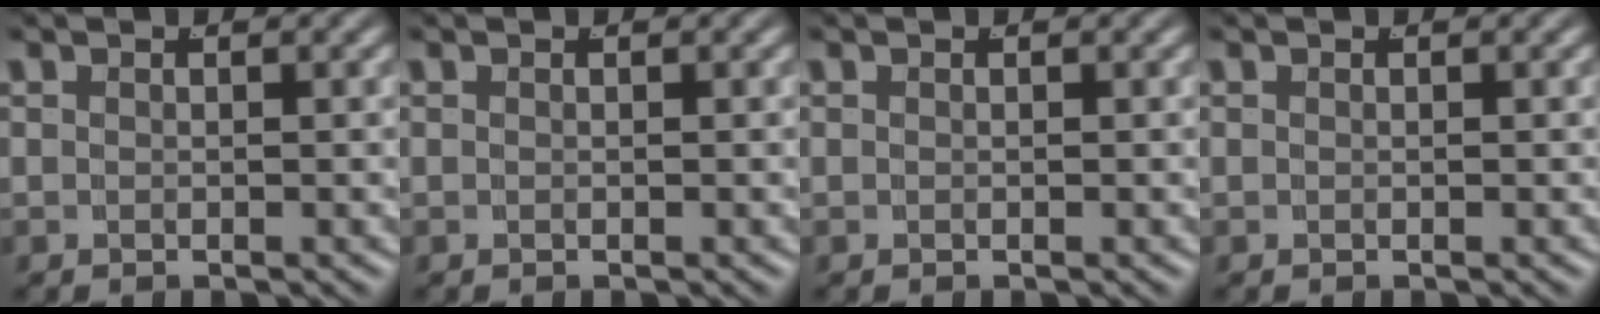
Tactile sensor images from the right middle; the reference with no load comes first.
{"total": 0.0}
{"total": 0.0}
{"total": 0.0}